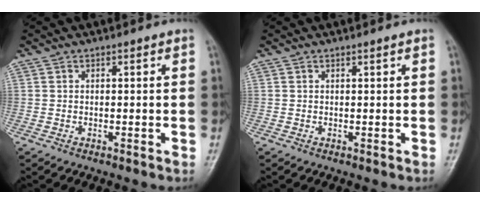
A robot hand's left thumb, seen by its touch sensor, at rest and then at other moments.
{"total": 0.0}